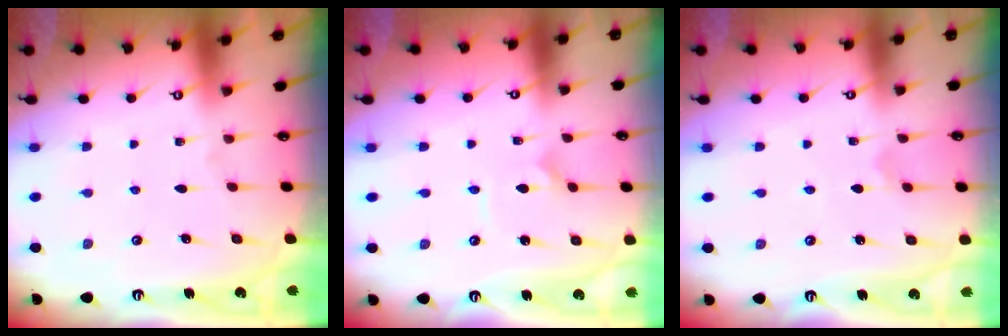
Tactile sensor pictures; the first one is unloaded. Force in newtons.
{"total": 2.3, "press": 2.3, "slide": 0.1}
{"total": 1.3, "press": 1.3, "slide": 0.1}